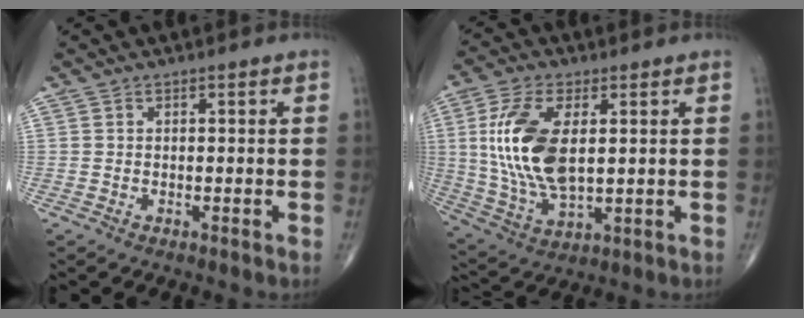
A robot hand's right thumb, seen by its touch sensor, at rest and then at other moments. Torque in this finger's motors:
{"motor_torque": [-0.23, 2.69, 1.40, 0.36, 0.55]}